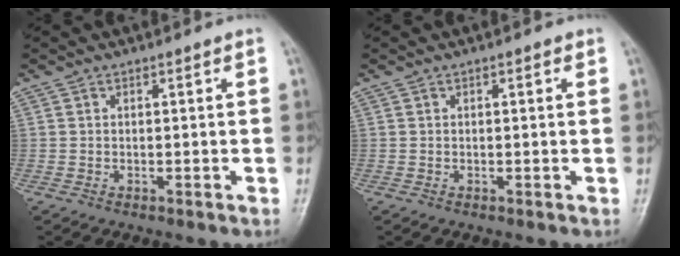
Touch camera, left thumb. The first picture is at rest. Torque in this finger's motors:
{"motor_torque": [-0.47, -0.23, -0.33, -0.14, 0.02]}